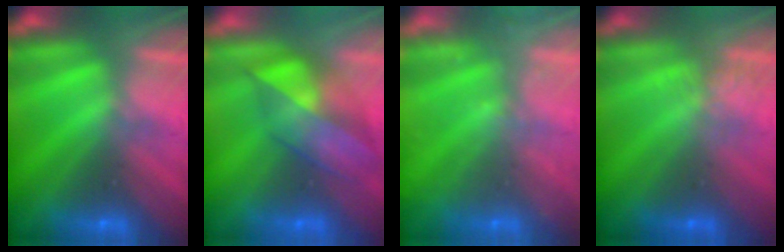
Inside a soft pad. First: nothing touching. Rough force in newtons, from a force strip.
{"total": 4.4}
{"total": 2.4}
{"total": 1.5}